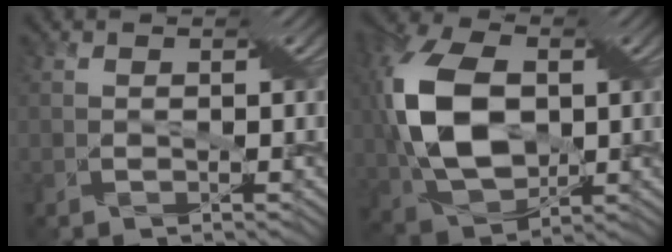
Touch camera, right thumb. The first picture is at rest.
{"total": 13.9, "force": [0.9, 8.7, 10.8], "torque": [-0.266, 0.011, 0.014]}